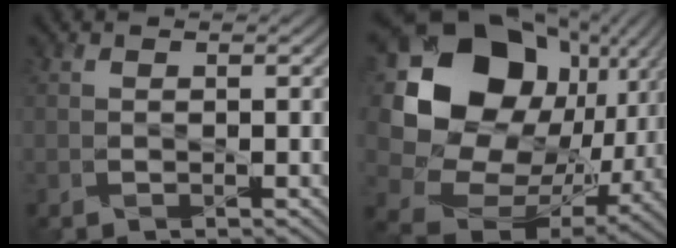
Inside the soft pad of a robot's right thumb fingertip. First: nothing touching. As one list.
[{"total": 20.9, "force": [4.6, 16.1, 12.6], "torque": [-0.277, -0.012, 0.106]}]